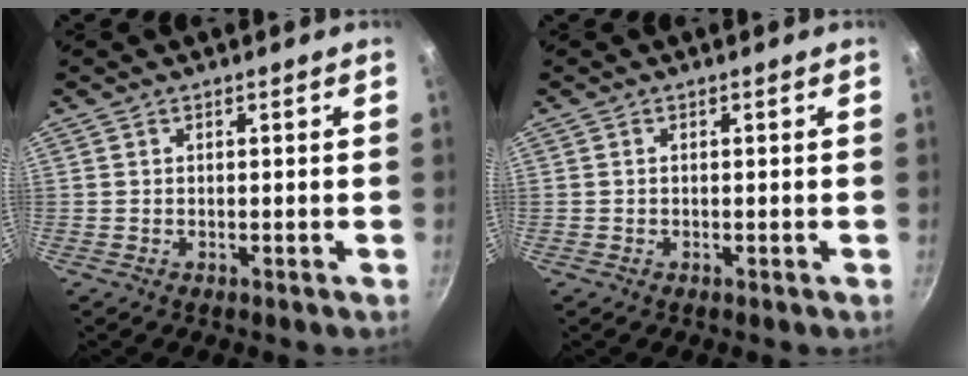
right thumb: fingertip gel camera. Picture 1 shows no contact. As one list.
[{"total": 0.0}]